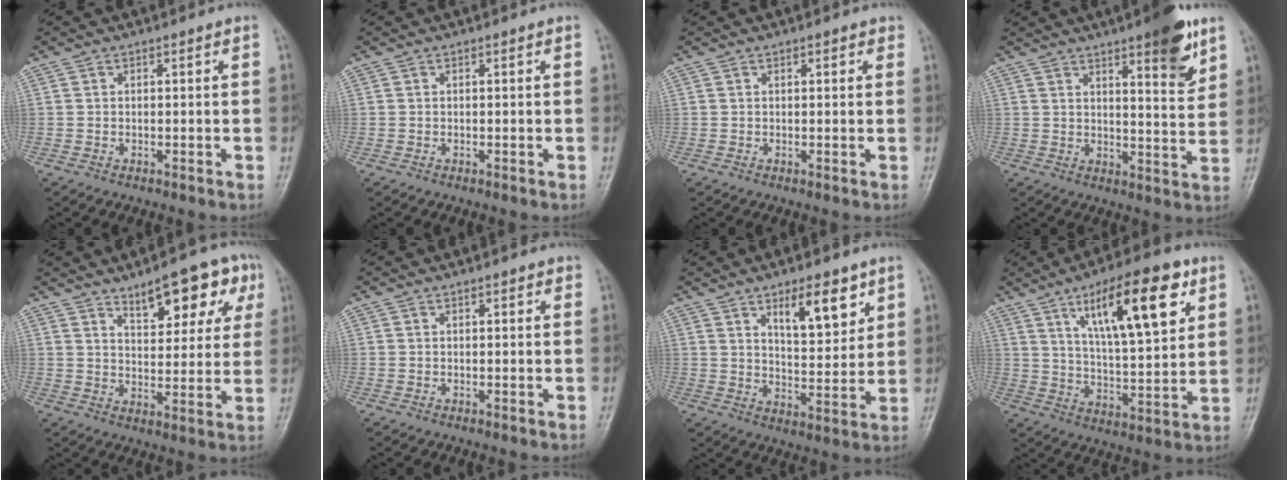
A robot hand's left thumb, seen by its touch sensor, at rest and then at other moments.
{"total": 0.0}
{"total": 1.5, "force": [0.9, 0.7, 1.0], "torque": [-0.005, -0.001, 0.008]}
{"total": 11.3, "force": [6.7, 2.7, 8.7], "torque": [-0.099, -0.037, 0.089]}
{"total": 12.8, "force": [7.0, 5.2, 9.4], "torque": [-0.087, -0.020, 0.098]}
{"total": 1.2, "force": [0.7, 0.6, 0.8], "torque": [-0.006, 0.000, 0.005]}
{"total": 10.9, "force": [6.0, 4.3, 8.0], "torque": [-0.096, -0.042, 0.101]}
{"total": 19.1, "force": [8.9, 5.9, 15.8], "torque": [-0.226, -0.033, 0.148]}